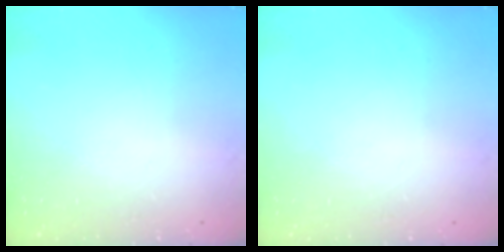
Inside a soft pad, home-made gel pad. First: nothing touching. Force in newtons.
{"total": 0.0}